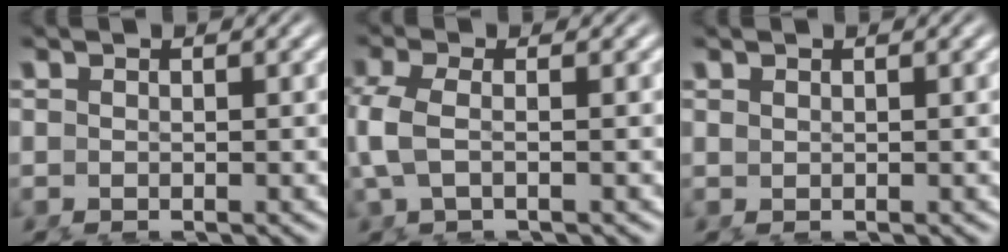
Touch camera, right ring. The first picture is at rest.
{"total": 3.1, "force": [-0.4, 1.4, 2.7], "torque": [-0.078, -0.013, 0.000]}
{"total": 0.7, "force": [0.2, -0.7, -0.1], "torque": [0.006, -0.007, 0.013]}